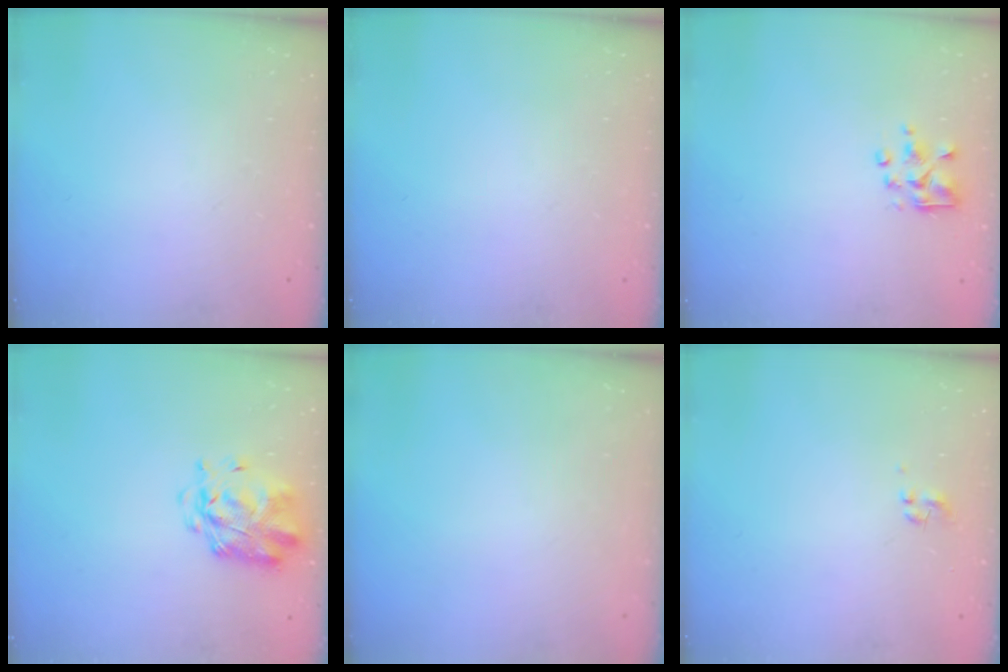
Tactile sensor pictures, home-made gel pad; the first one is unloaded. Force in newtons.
{"total": 0.0}
{"total": 3.2, "press": 3.1, "slide": 0.4}
{"total": 2.9, "press": 2.8, "slide": 0.8}
{"total": 0.0}
{"total": 0.0}